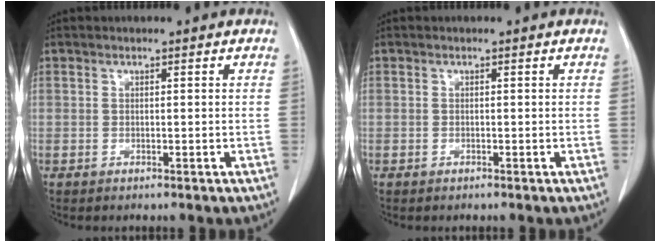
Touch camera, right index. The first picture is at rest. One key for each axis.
{"total": 0.0}